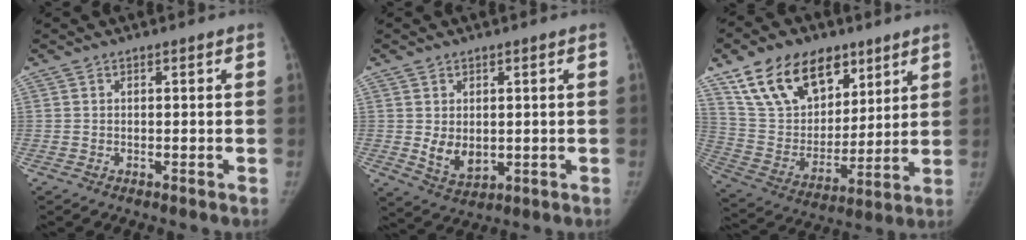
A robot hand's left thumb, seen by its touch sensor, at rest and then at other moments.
{"total": 5.5, "force": [0.2, 4.0, 3.8], "torque": [-0.050, -0.015, 0.021]}
{"total": 20.8, "force": [12.5, 12.7, 10.8], "torque": [-0.151, -0.036, 0.233]}